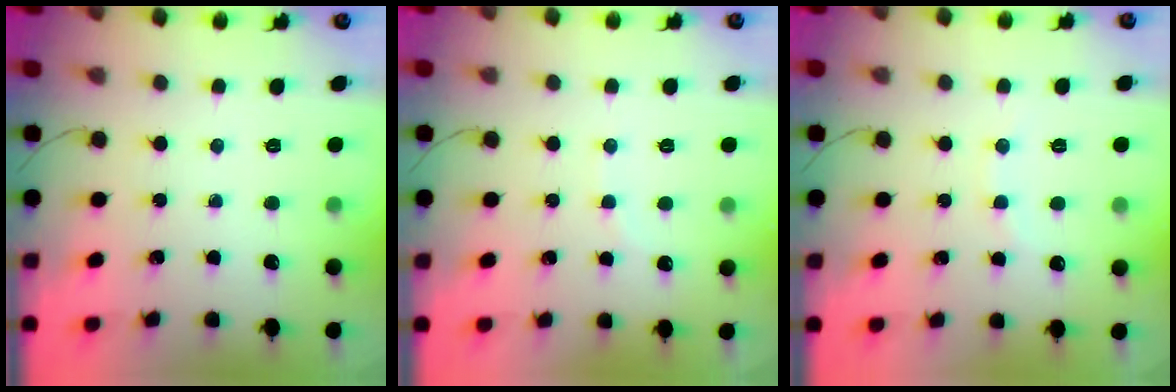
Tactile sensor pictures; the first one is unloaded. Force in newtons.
{"total": 2.8, "press": 2.7, "slide": 0.7}
{"total": 4.1, "press": 3.9, "slide": 1.2}